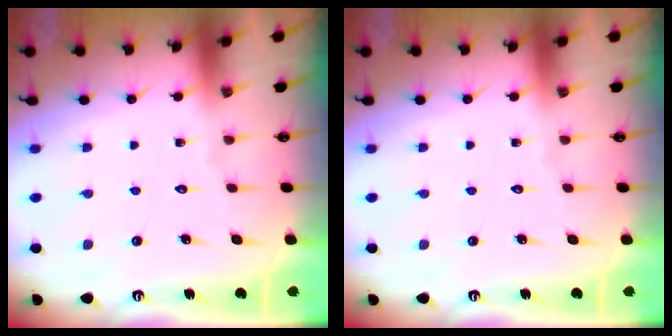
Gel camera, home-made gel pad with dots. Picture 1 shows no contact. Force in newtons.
{"total": 0.0}